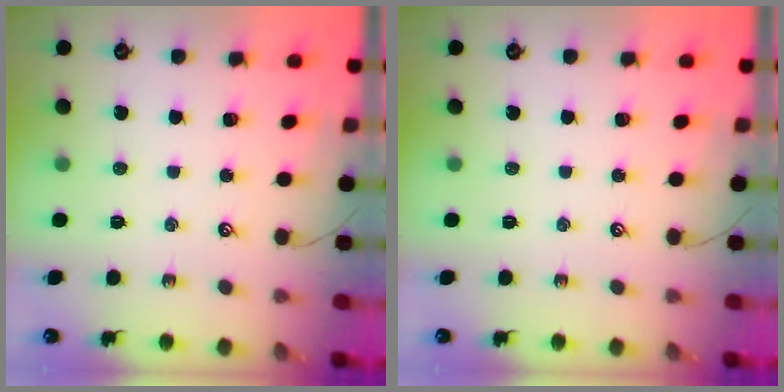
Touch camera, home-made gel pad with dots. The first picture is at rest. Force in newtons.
{"total": 0.0}